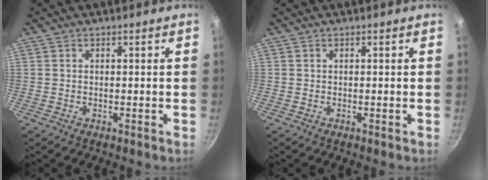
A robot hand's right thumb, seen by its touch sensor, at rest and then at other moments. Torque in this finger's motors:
{"motor_torque": [-0.25, 0.37, -0.22, 0.03, 0.03]}